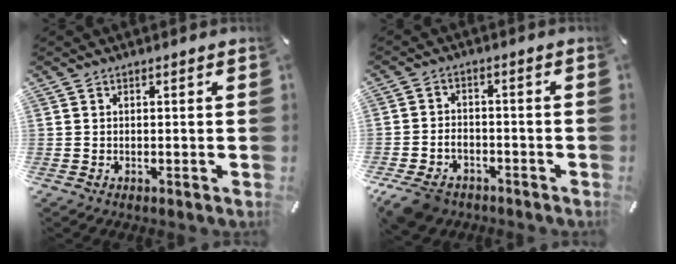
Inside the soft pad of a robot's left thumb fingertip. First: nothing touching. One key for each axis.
{"total": 6.3, "fx": -3.9, "fy": 4.3, "fz": 2.5, "tx": -0.063, "ty": 0.016, "tz": -0.075}